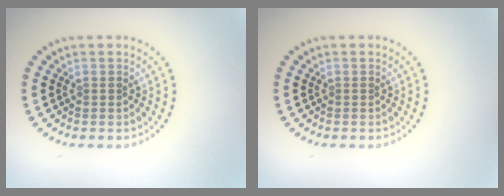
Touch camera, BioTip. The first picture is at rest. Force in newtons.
{"total": 0.0}